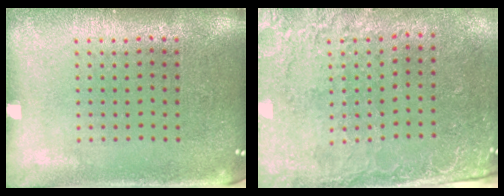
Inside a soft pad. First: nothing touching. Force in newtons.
{"total": 2.5, "press": 2.2, "slide": 1.3}